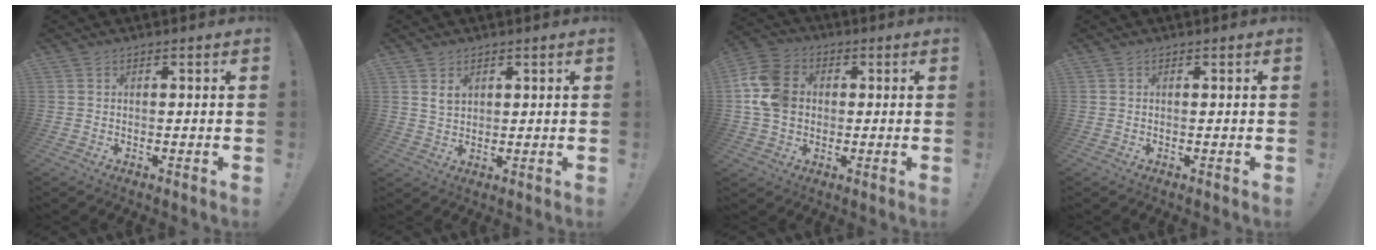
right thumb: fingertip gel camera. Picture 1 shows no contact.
{"total": 3.6, "force": [1.8, 2.5, 2.0], "torque": [-0.021, -0.006, 0.030]}
{"total": 13.8, "force": [1.0, 11.1, 8.1], "torque": [-0.154, 0.010, 0.022]}
{"total": 0.0}